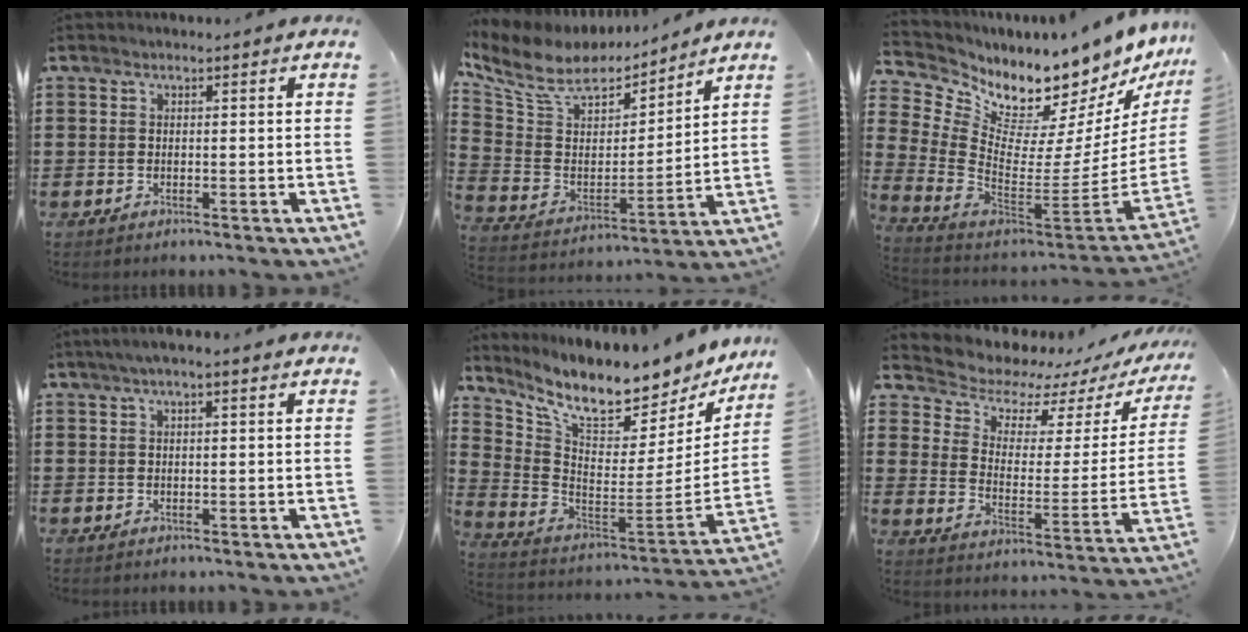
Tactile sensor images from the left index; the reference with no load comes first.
{"total": 9.4, "force": [7.5, 4.1, 3.9], "torque": [-0.114, -0.041, 0.131]}
{"total": 6.4, "force": [6.2, 1.7, 0.1], "torque": [-0.049, -0.088, 0.100]}
{"total": 1.3, "force": [0.1, 0.1, 1.3], "torque": [-0.021, -0.003, 0.003]}
{"total": 9.8, "force": [8.4, 1.8, 4.7], "torque": [-0.109, -0.081, 0.136]}
{"total": 5.5, "force": [4.9, 2.4, 1.1], "torque": [-0.050, -0.042, 0.080]}